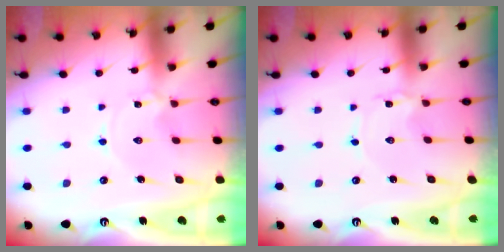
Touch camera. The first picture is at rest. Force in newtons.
{"total": 0.6, "press": 0.6, "slide": 0.1}